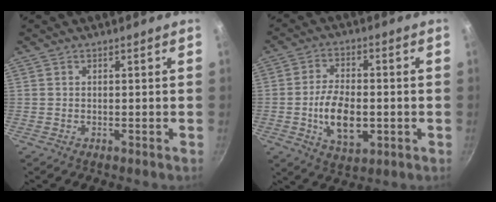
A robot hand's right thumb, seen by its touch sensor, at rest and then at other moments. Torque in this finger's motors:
{"motor_torque": [-0.23, 0.63, -0.06, 0.11, 0.16]}